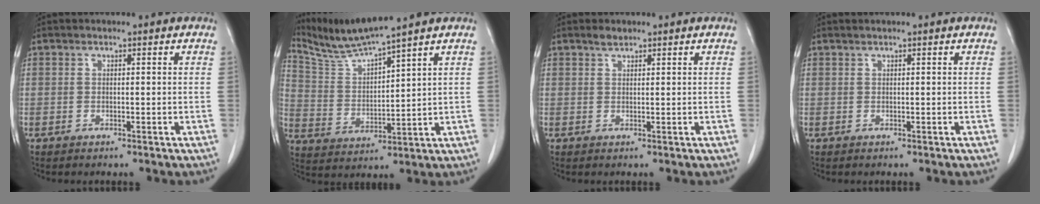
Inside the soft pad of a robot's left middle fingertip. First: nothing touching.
{"total": 7.9, "force": [7.5, -1.9, 2.0], "torque": [-0.057, -0.008, 0.161]}
{"total": 1.1, "force": [1.0, 0.3, 0.4], "torque": [-0.011, -0.001, 0.020]}
{"total": 0.6, "force": [0.5, -0.1, 0.3], "torque": [-0.011, 0.004, 0.015]}